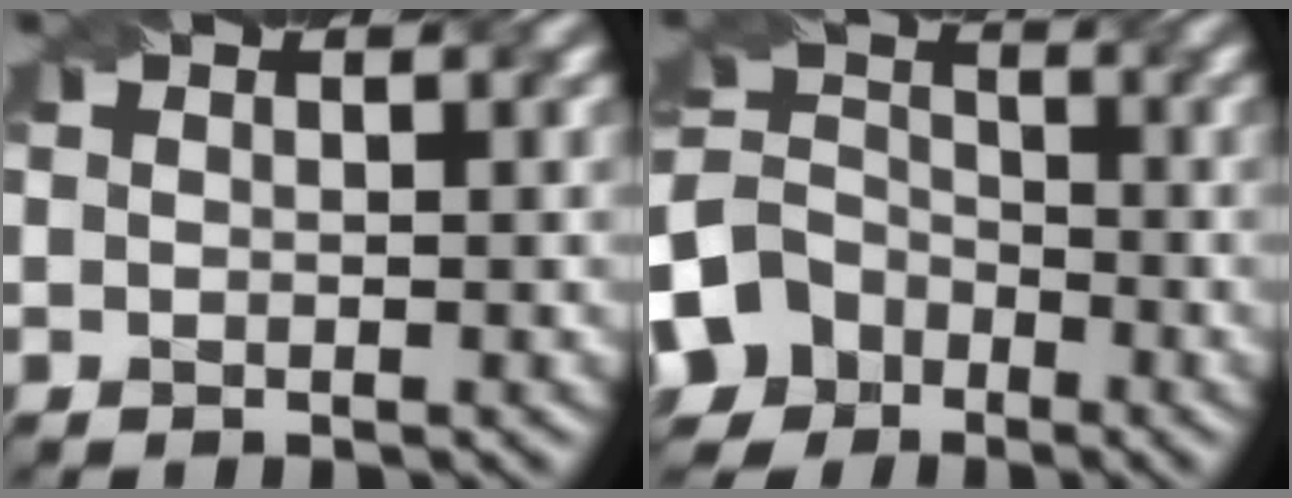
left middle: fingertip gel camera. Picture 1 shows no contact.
{"total": 8.1, "force": [-5.0, 6.1, 2.2], "torque": [-0.058, 0.000, -0.099]}